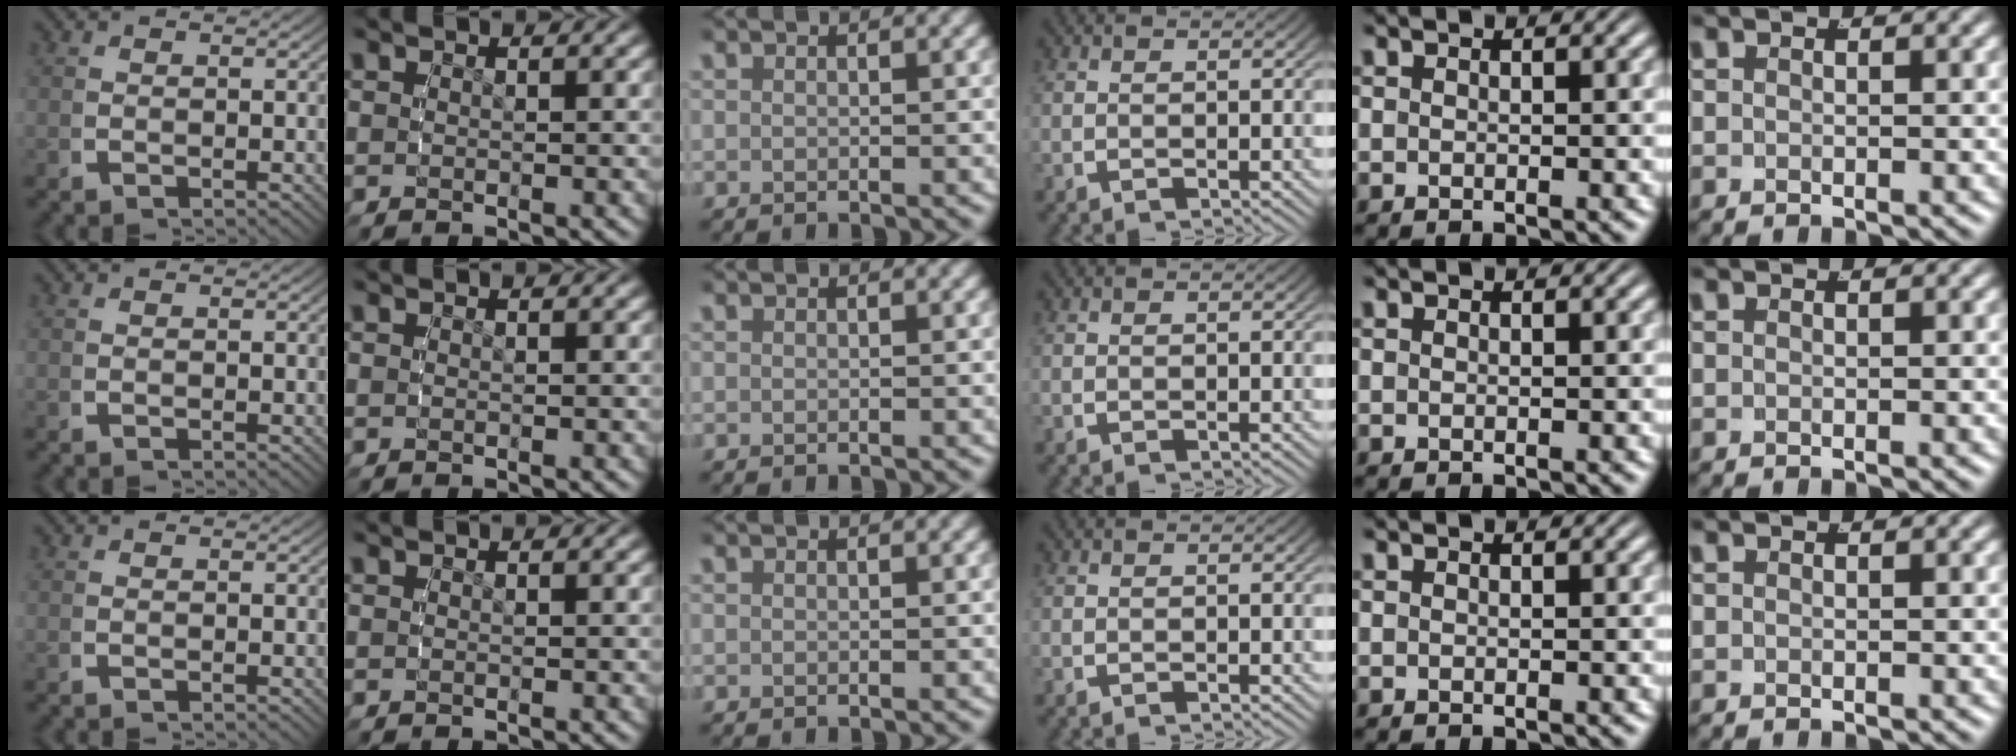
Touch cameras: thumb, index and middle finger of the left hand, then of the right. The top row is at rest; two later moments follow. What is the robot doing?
{"motion": "reach", "object": "string"}